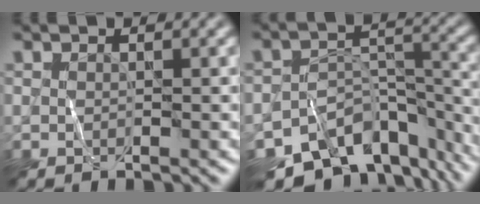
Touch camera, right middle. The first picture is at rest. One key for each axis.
{"total": 12.2, "fx": -9.3, "fy": 6.0, "fz": 5.2, "tx": -0.086, "ty": -0.008, "tz": -0.128}